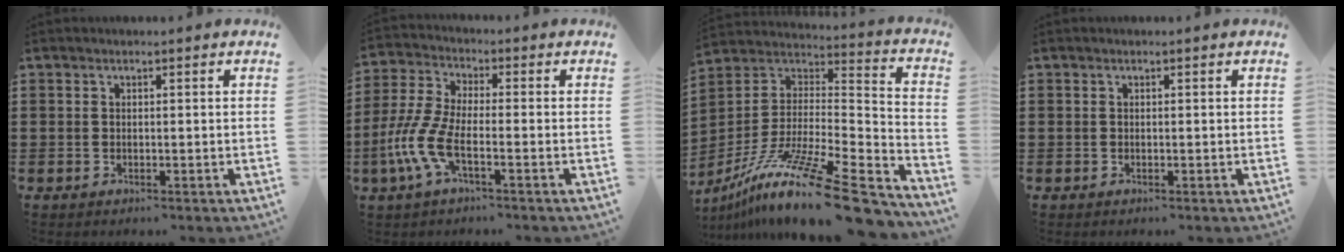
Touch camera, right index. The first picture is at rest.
{"total": 7.6, "force": [-3.3, 2.6, 6.3], "torque": [-0.172, -0.018, -0.071]}
{"total": 17.6, "force": [-12.7, 2.0, 12.0], "torque": [-0.219, 0.025, -0.225]}
{"total": 0.0}